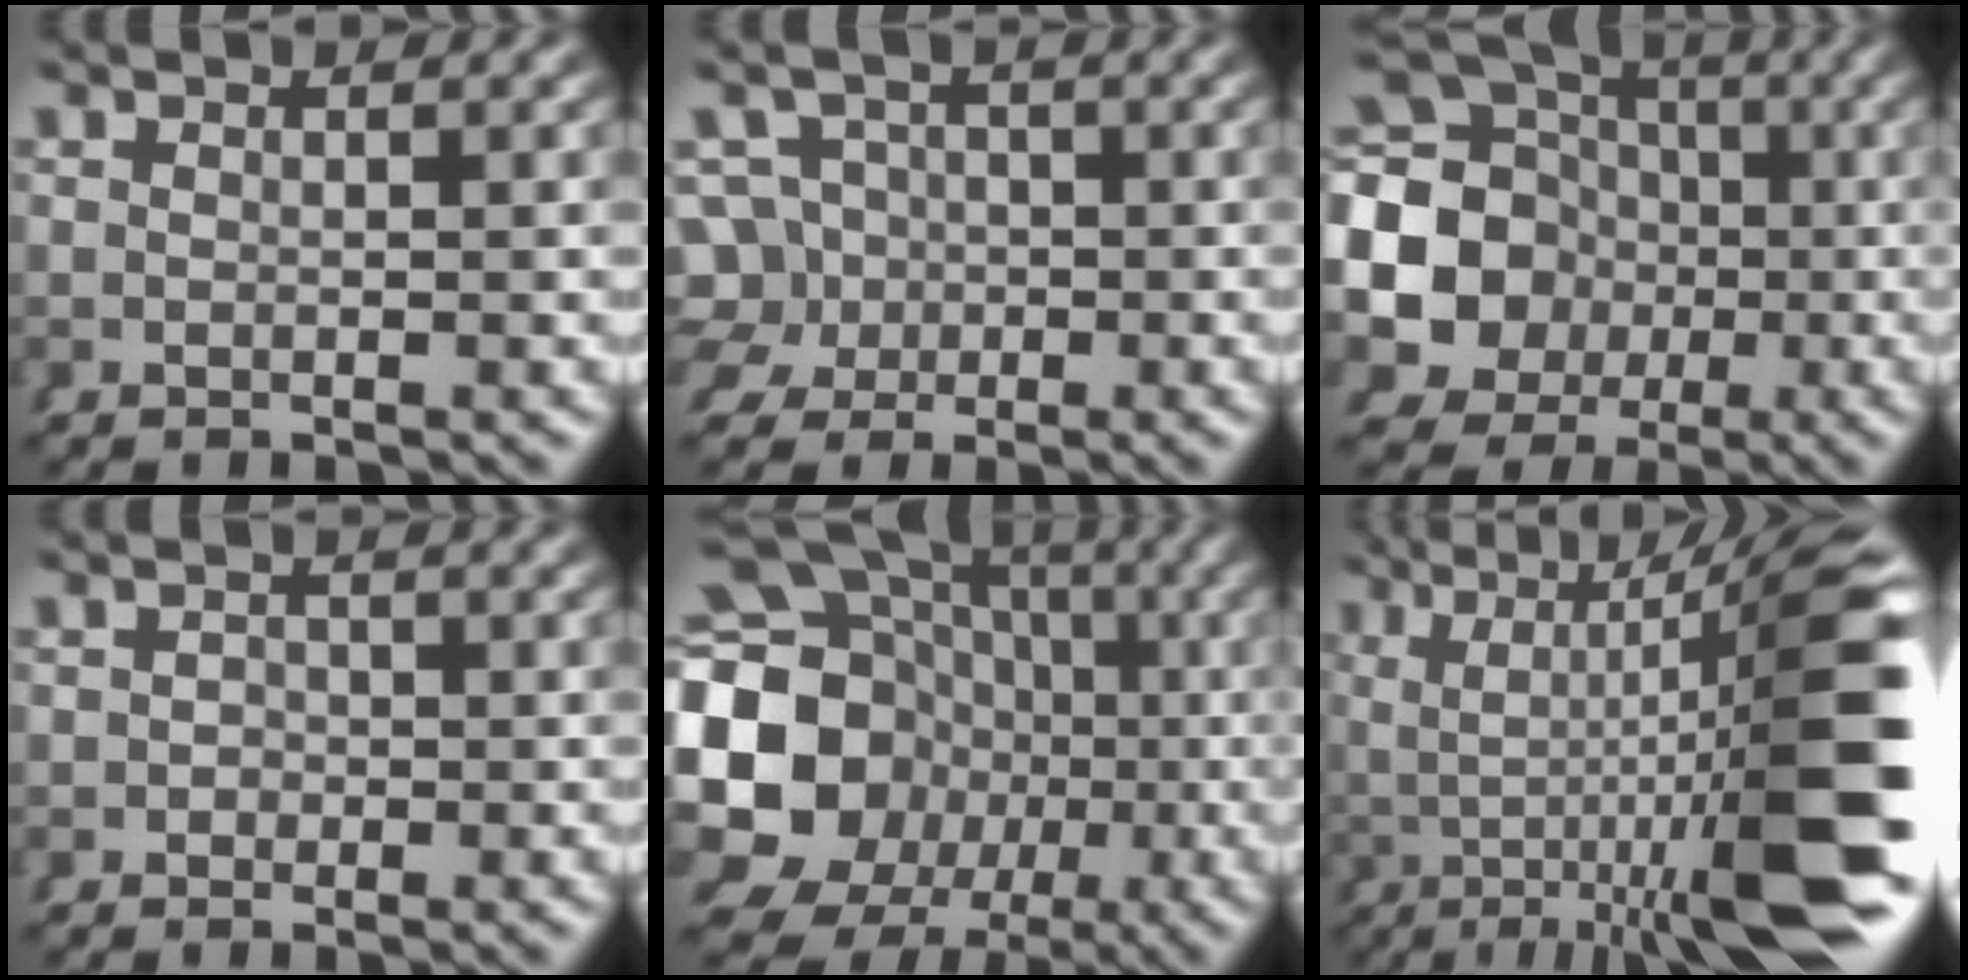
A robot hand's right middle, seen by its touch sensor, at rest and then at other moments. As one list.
[{"total": 7.6, "force": [-1.1, 7.1, 2.4], "torque": [-0.046, -0.035, -0.014]}, {"total": 18.5, "force": [-0.3, 16.7, 8.1], "torque": [-0.176, -0.050, -0.009]}, {"total": 0.6, "force": [-0.5, 0.3, -0.3], "torque": [0.016, -0.005, -0.008]}, {"total": 21.3, "force": [-0.5, 18.7, 10.3], "torque": [-0.224, -0.050, -0.012]}, {"total": 13.7, "force": [-0.2, 4.2, 13.0], "torque": [-0.150, 0.000, 0.002]}]